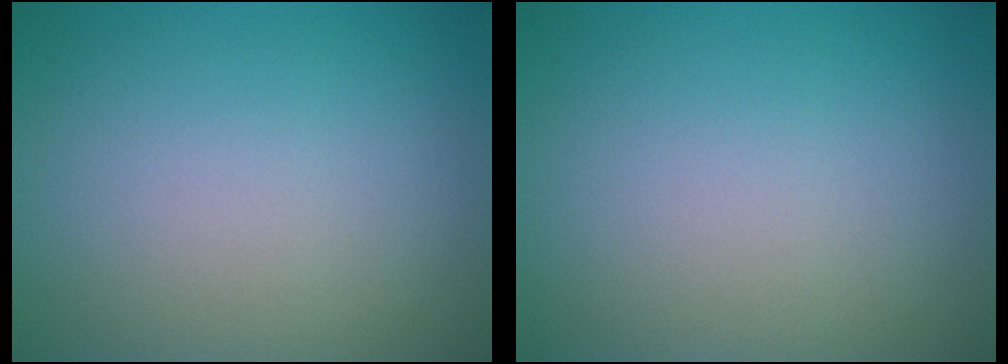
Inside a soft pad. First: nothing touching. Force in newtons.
{"total": 0.0}